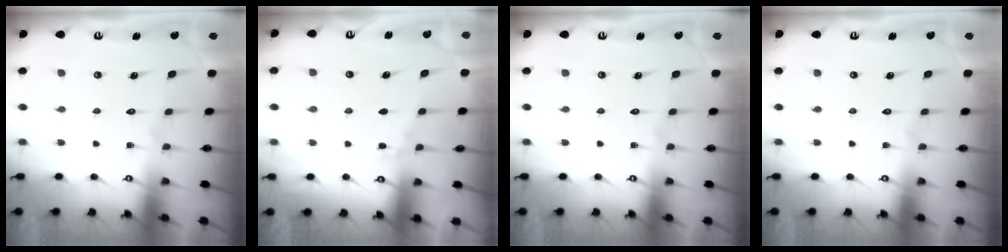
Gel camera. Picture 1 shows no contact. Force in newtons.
{"total": 4.9, "press": 4.8, "slide": 0.5}
{"total": 0.0}
{"total": 0.0}